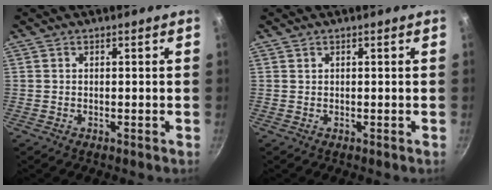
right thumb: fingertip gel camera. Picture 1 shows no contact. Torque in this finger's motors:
{"motor_torque": [-0.13, 0.20, 0.23, -0.18, -0.02]}